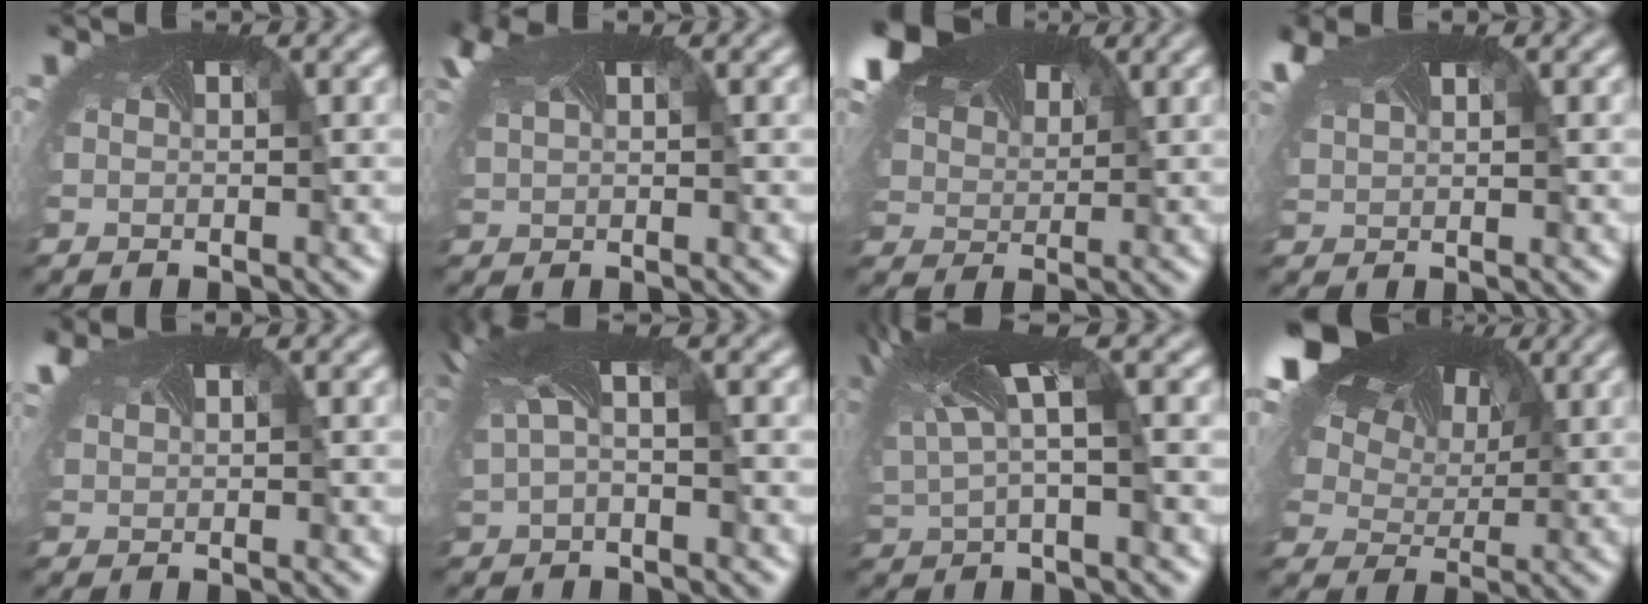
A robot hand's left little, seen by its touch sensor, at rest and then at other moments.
{"total": 4.2, "force": [2.3, 2.0, 2.9], "torque": [-0.100, 0.014, 0.054]}
{"total": 10.8, "force": [6.7, 6.1, 5.9], "torque": [-0.155, 0.021, 0.120]}
{"total": 4.2, "force": [2.6, 1.8, 2.8], "torque": [-0.096, 0.005, 0.055]}
{"total": 2.9, "force": [1.9, 1.1, 1.9], "torque": [-0.067, 0.003, 0.041]}
{"total": 7.0, "force": [2.7, 3.0, 5.7], "torque": [-0.147, 0.007, 0.061]}
{"total": 6.3, "force": [2.9, 1.5, 5.4], "torque": [-0.153, -0.002, 0.065]}
{"total": 17.0, "force": [8.7, 10.7, 9.9], "torque": [-0.253, 0.046, 0.155]}